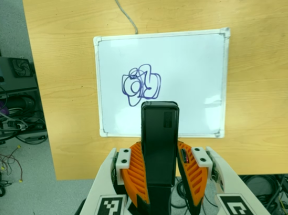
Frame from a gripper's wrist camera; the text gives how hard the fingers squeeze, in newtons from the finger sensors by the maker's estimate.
{"total": 5.9, "left": 4.0, "right": 7.9}